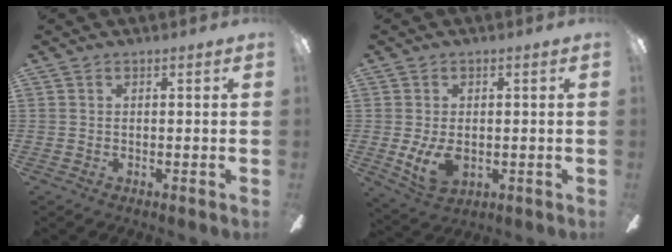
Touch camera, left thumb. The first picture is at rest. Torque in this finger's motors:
{"motor_torque": [0.72, 0.75, 0.24, -0.35, 0.04]}